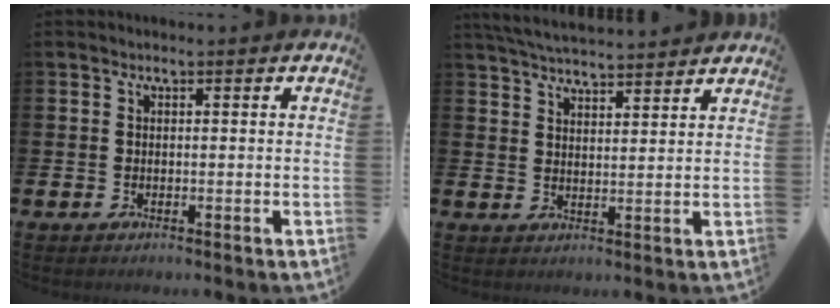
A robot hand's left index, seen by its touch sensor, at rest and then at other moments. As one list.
[{"total": 5.0, "force": [4.9, 0.2, 0.5], "torque": [-0.029, -0.023, 0.091]}]